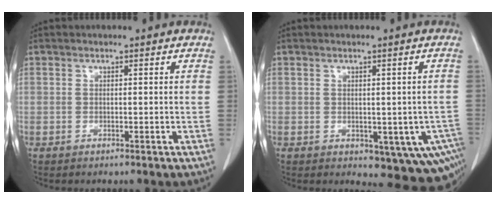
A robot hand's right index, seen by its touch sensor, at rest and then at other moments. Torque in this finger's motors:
{"motor_torque": [0.68, -0.55, 0.26, 0.01]}